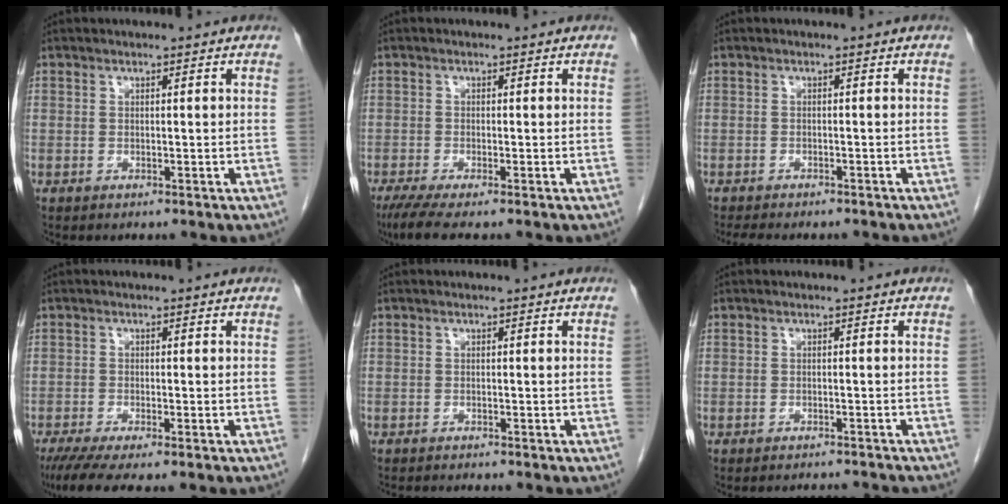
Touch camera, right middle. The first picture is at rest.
{"total": 4.4, "force": [-3.2, 0.1, 3.0], "torque": [-0.052, -0.013, -0.059]}
{"total": 7.9, "force": [-6.8, 2.0, 3.4], "torque": [-0.047, -0.003, -0.090]}
{"total": 6.6, "force": [-5.2, 0.4, 4.1], "torque": [-0.060, -0.016, -0.084]}
{"total": 3.5, "force": [-3.2, 0.2, 1.4], "torque": [-0.021, -0.008, -0.044]}
{"total": 5.4, "force": [-5.3, 0.3, 0.9], "torque": [-0.006, -0.003, -0.061]}